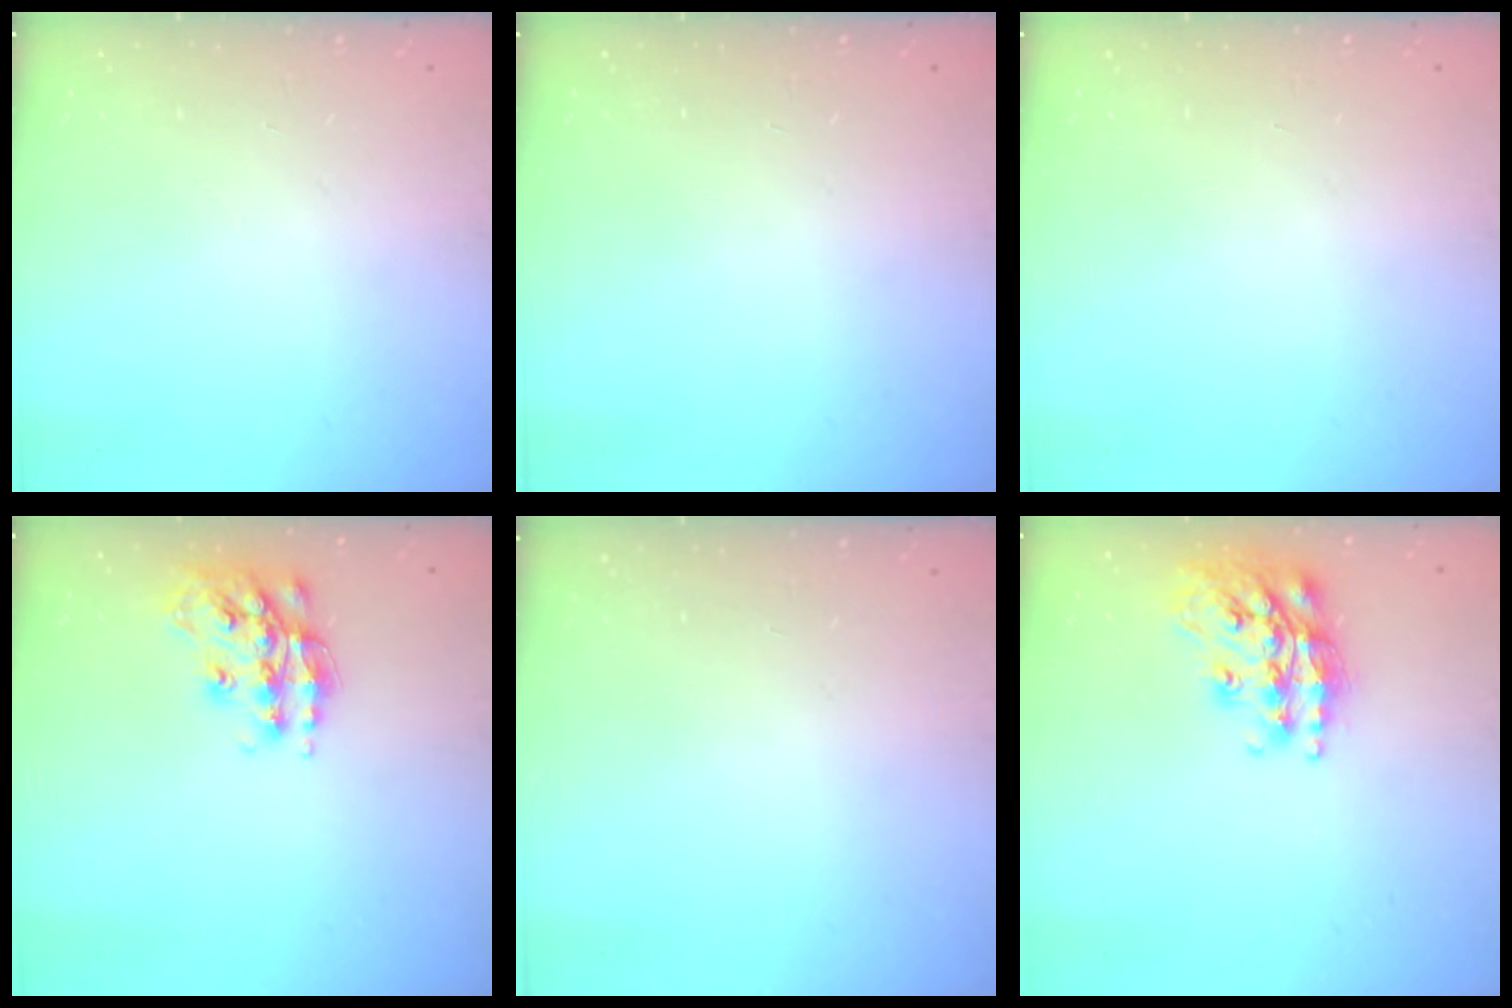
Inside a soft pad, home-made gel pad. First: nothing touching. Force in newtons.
{"total": 0.0}
{"total": 0.0}
{"total": 15.9, "press": 15.9, "slide": 0.9}
{"total": 0.0}
{"total": 17.9, "press": 17.8, "slide": 1.3}